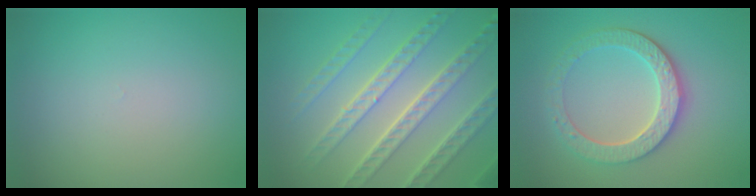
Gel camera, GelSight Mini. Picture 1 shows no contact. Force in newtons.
{"total": 7.6, "press": 5.6, "slide": 5.2}
{"total": 4.4, "press": 4.0, "slide": 2.0}